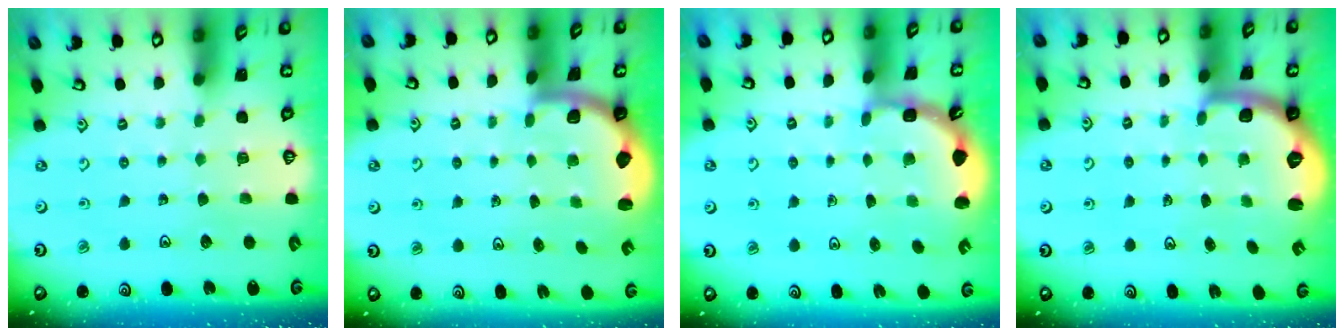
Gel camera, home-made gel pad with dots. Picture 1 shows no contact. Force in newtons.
{"total": 1.9, "press": 1.8, "slide": 0.5}
{"total": 2.1, "press": 1.9, "slide": 0.8}
{"total": 1.9, "press": 1.8, "slide": 0.5}